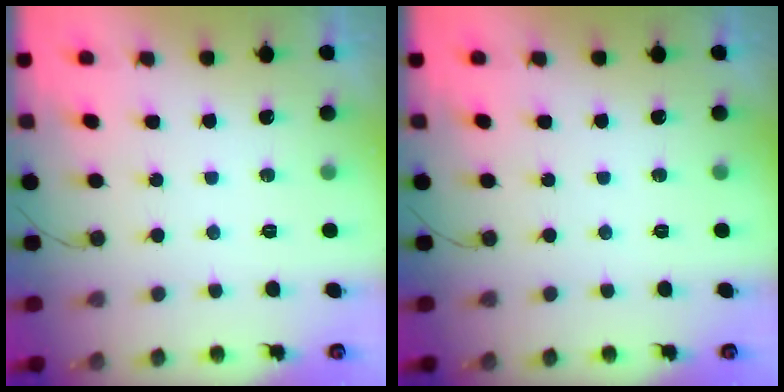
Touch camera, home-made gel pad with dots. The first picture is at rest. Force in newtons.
{"total": 0.0}